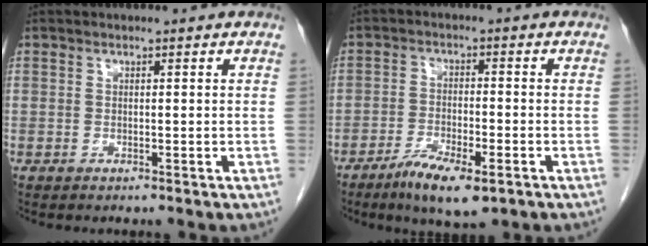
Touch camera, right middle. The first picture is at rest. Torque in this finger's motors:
{"motor_torque": [0.02, -0.29, 0.21, 0.02]}